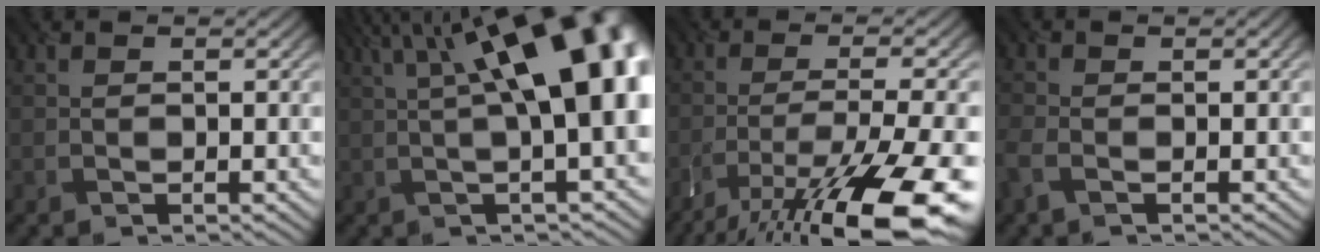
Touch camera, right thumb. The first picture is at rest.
{"total": 16.2, "force": [2.9, 5.4, 15.0], "torque": [-0.195, 0.046, 0.040]}
{"total": 15.5, "force": [-10.2, 3.6, 11.1], "torque": [-0.204, -0.015, -0.161]}
{"total": 2.9, "force": [-1.3, 1.1, 2.3], "torque": [-0.065, -0.004, -0.031]}